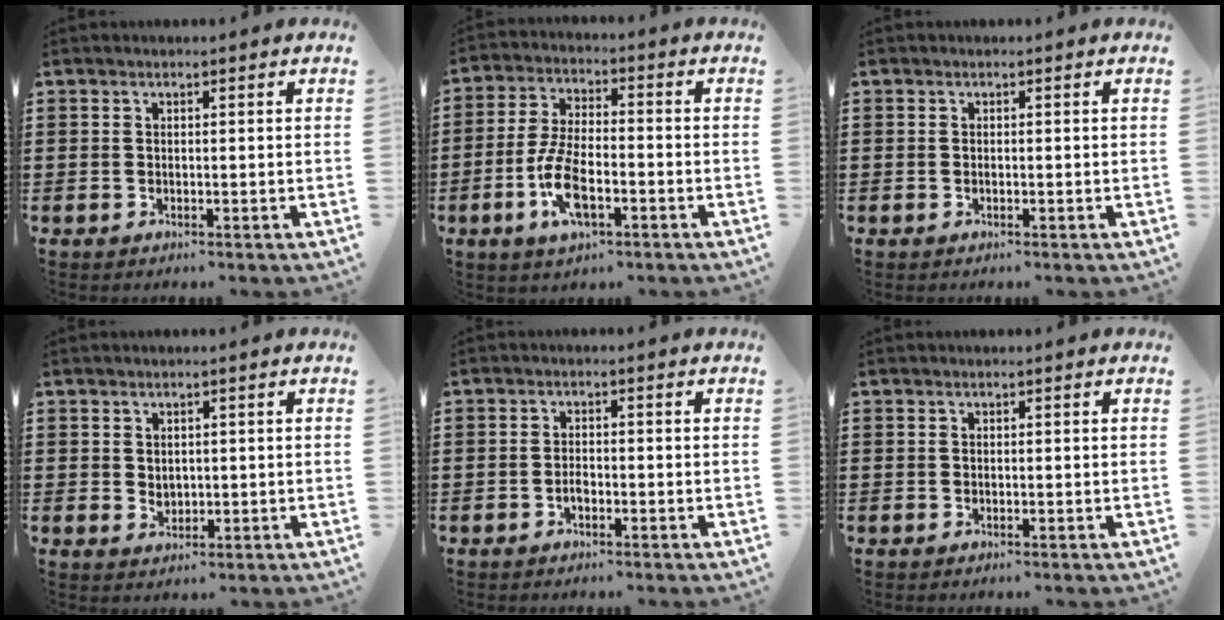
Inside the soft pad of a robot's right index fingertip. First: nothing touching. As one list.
[{"total": 8.7, "force": [-3.0, 3.6, 7.3], "torque": [-0.168, -0.008, -0.060]}, {"total": 0.0}, {"total": 1.5, "force": [0.6, 1.3, 0.5], "torque": [-0.012, 0.007, 0.012]}, {"total": 1.5, "force": [-0.9, 0.7, 1.0], "torque": [-0.020, -0.001, -0.016]}, {"total": 0.0}]